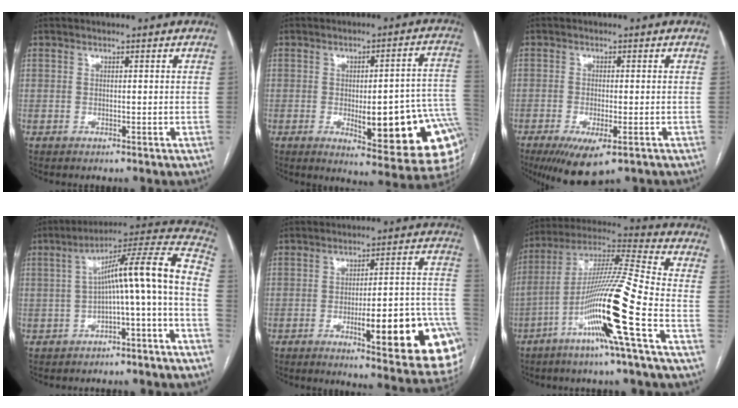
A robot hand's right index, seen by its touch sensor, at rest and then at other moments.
{"total": 19.2, "force": [-4.4, 4.6, 18.2], "torque": [-0.138, 0.018, -0.034]}
{"total": 7.8, "force": [-4.6, 2.0, 6.0], "torque": [-0.095, -0.020, -0.071]}
{"total": 13.8, "force": [-2.9, 0.3, 13.5], "torque": [-0.192, 0.050, -0.044]}
{"total": 19.2, "force": [-6.8, 3.2, 17.7], "torque": [-0.142, 0.017, -0.074]}
{"total": 17.4, "force": [-6.8, -1.7, 16.0], "torque": [-0.308, -0.010, -0.132]}